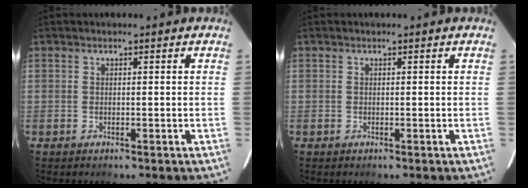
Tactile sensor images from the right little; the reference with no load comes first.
{"total": 0.0}